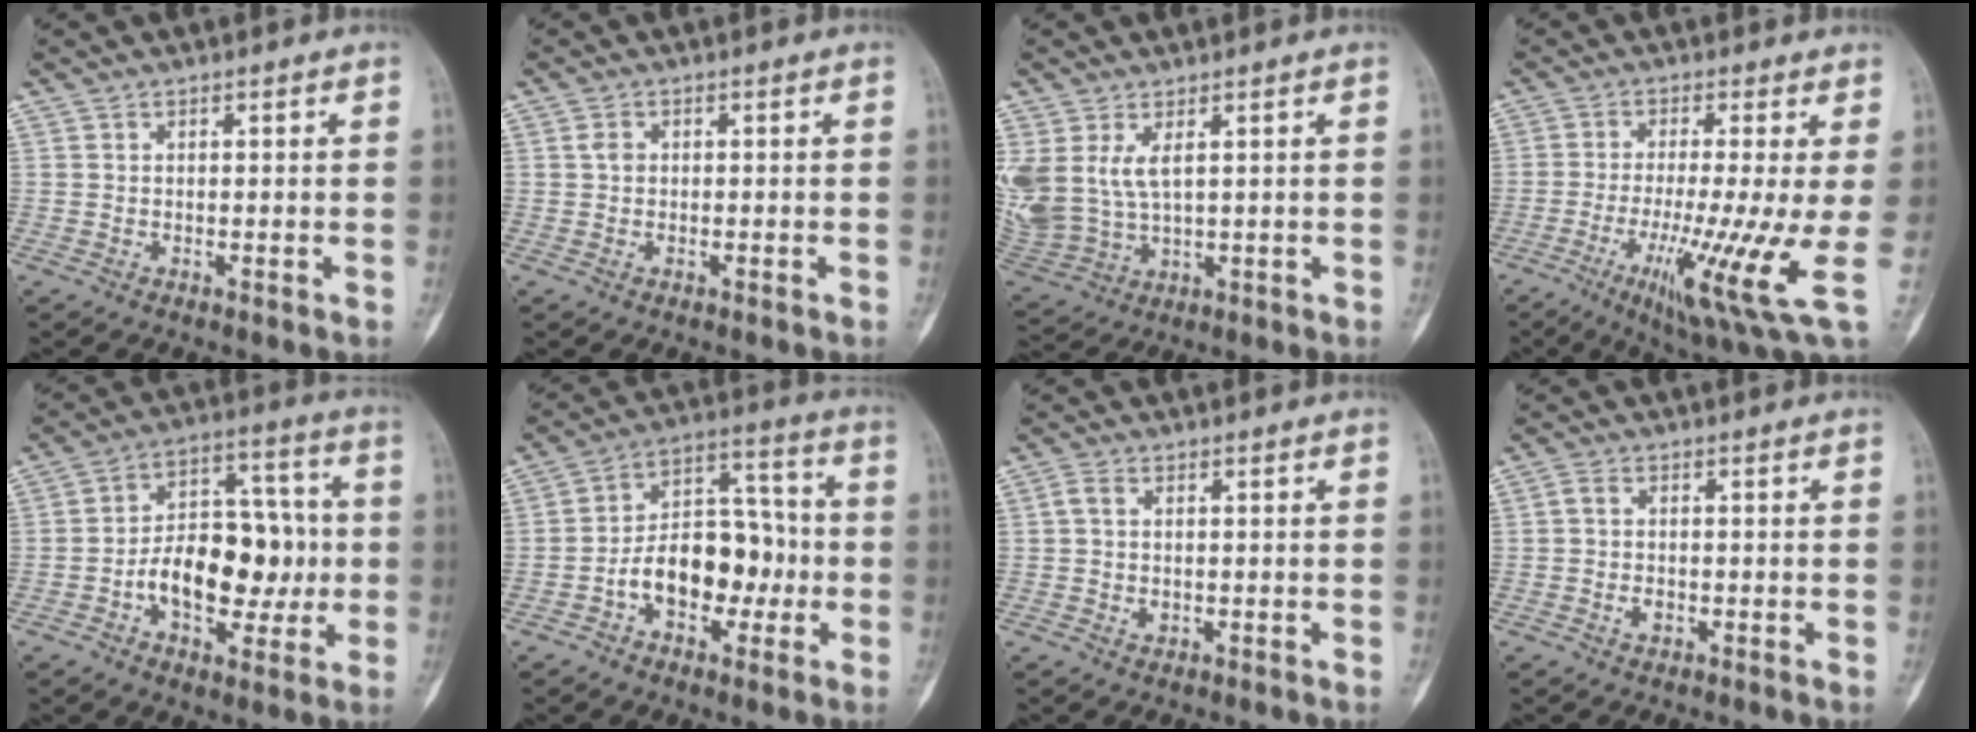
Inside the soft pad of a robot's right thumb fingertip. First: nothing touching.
{"total": 1.5, "force": [0.0, 1.1, 0.9], "torque": [-0.016, 0.002, -0.005]}
{"total": 11.5, "force": [3.2, 6.5, 8.9], "torque": [-0.209, -0.010, 0.081]}
{"total": 13.4, "force": [-3.0, 0.6, 13.0], "torque": [-0.237, -0.028, -0.051]}
{"total": 17.4, "force": [-2.7, 10.7, 13.4], "torque": [-0.170, 0.043, -0.039]}
{"total": 14.7, "force": [-3.5, 9.5, 10.7], "torque": [-0.134, 0.056, -0.061]}
{"total": 3.2, "force": [-0.1, 2.1, 2.4], "torque": [-0.046, 0.005, -0.004]}
{"total": 3.0, "force": [-0.9, 2.0, 2.1], "torque": [-0.040, 0.011, -0.017]}